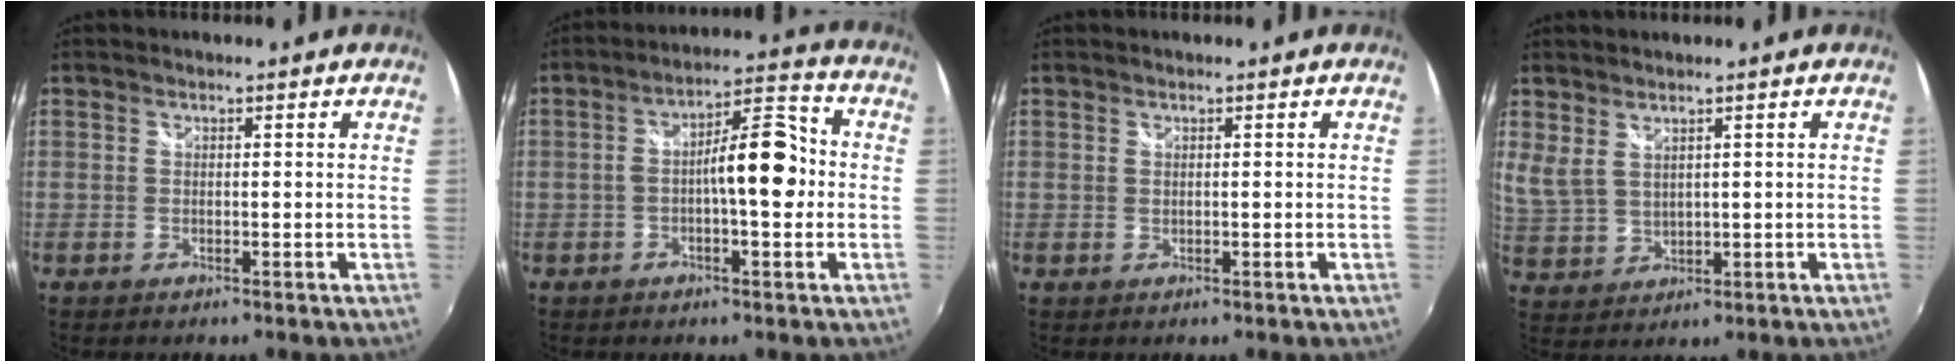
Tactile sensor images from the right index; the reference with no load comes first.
{"total": 9.5, "force": [-0.9, 2.8, 9.0], "torque": [-0.142, 0.024, -0.016]}
{"total": 0.0}
{"total": 4.2, "force": [2.9, 1.9, 2.4], "torque": [-0.051, -0.003, 0.067]}